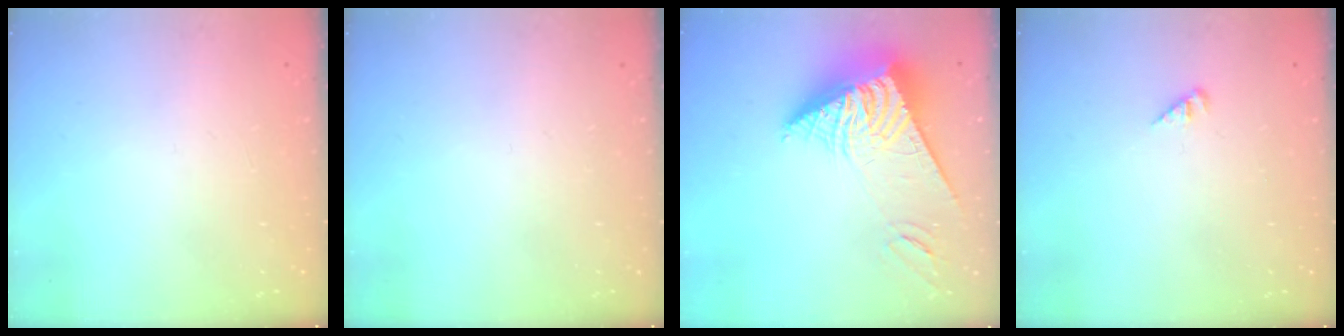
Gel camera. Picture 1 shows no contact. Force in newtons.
{"total": 0.0}
{"total": 14.1, "press": 14.0, "slide": 1.4}
{"total": 3.0, "press": 2.9, "slide": 0.3}